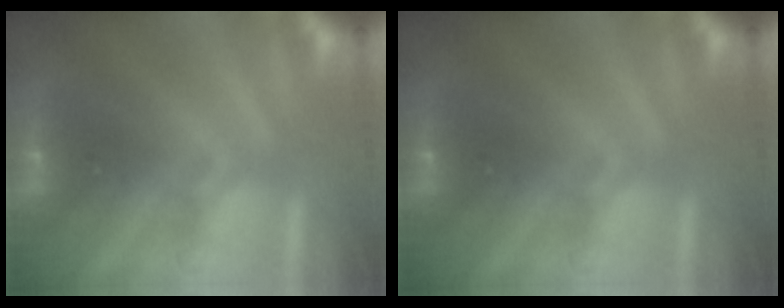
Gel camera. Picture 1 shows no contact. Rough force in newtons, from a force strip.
{"total": 0.0}